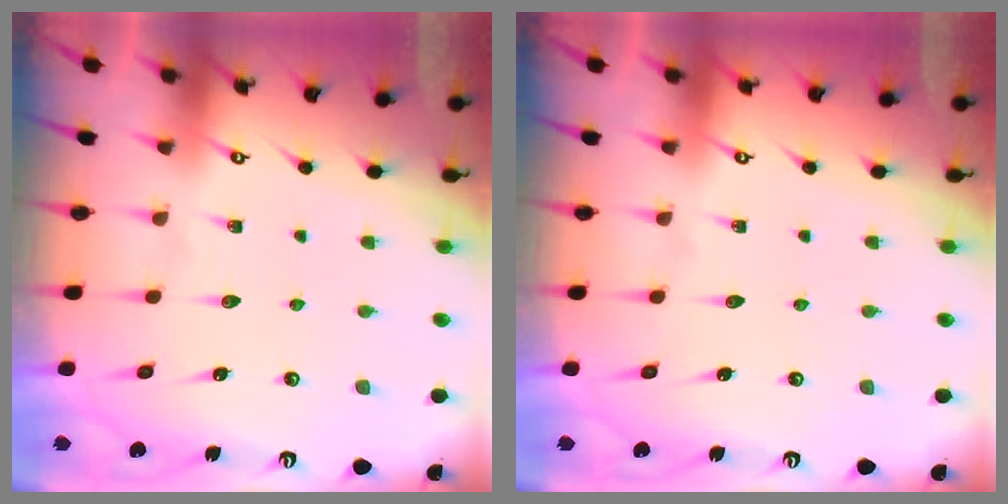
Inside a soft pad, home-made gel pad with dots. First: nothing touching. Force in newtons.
{"total": 0.0}